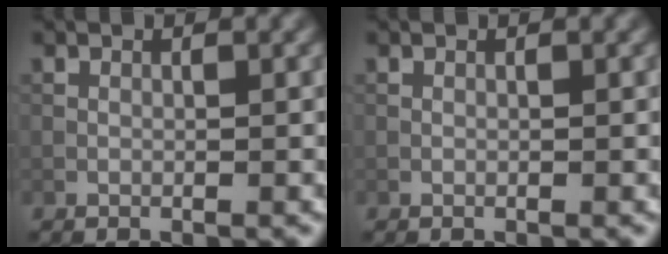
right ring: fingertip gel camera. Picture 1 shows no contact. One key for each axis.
{"total": 0.0}